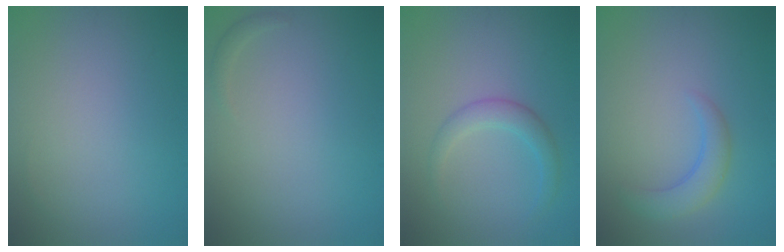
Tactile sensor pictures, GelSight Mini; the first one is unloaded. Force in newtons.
{"total": 0.7, "press": 0.7, "slide": 0.1}
{"total": 2.3, "press": 2.3, "slide": 0.1}
{"total": 2.6, "press": 2.5, "slide": 0.3}